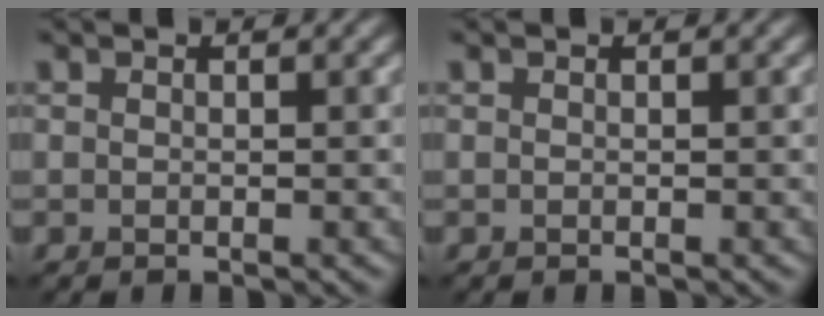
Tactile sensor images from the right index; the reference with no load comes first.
{"total": 0.0}